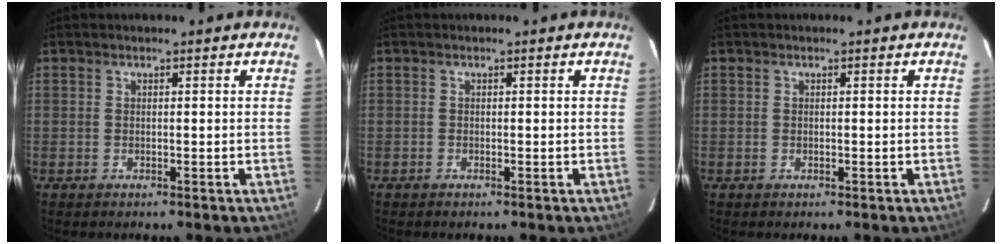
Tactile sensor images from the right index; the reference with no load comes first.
{"total": 0.0}
{"total": 0.0}